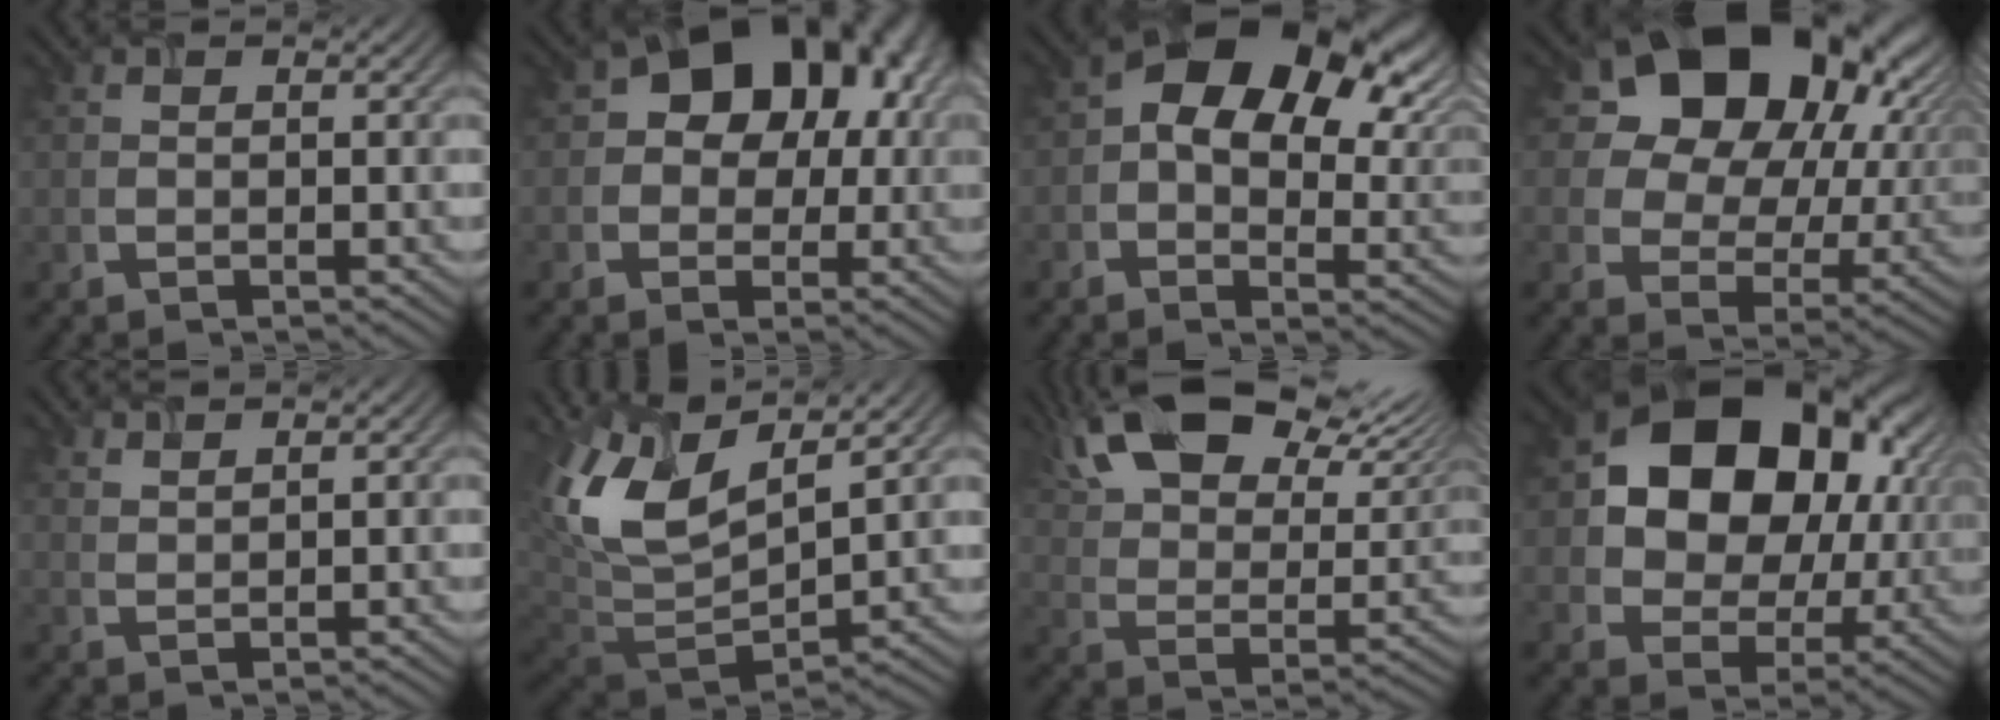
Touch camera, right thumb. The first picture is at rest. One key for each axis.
{"total": 12.2, "fx": 2.8, "fy": 9.7, "fz": 6.9, "tx": -0.081, "ty": 0.035, "tz": 0.020}
{"total": 13.5, "fx": 4.1, "fy": 8.6, "fz": 9.5, "tx": -0.147, "ty": 0.000, "tz": 0.078}
{"total": 19.1, "fx": 8.2, "fy": 13.7, "fz": 10.4, "tx": -0.184, "ty": 0.037, "tz": 0.168}
{"total": 2.2, "fx": 1.9, "fy": 0.5, "fz": 0.9, "tx": -0.010, "ty": 0.000, "tz": 0.041}
{"total": 11.8, "fx": 4.6, "fy": 6.0, "fz": 9.2, "tx": -0.210, "ty": 0.006, "tz": 0.088}
{"total": 17.6, "fx": 11.3, "fy": 8.0, "fz": 10.8, "tx": -0.227, "ty": 0.030, "tz": 0.179}
{"total": 15.7, "fx": 3.7, "fy": 12.1, "fz": 9.4, "tx": -0.142, "ty": -0.004, "tz": 0.077}